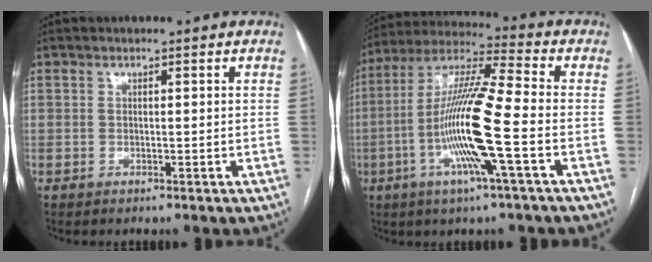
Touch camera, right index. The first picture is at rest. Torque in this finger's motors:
{"motor_torque": [2.14, 0.00, 1.05, 0.21]}